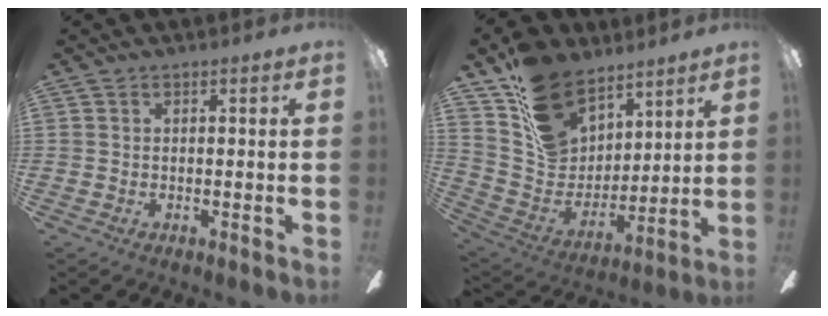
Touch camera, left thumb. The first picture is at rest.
{"total": 17.4, "force": [11.9, 10.7, 6.9], "torque": [-0.139, -0.069, 0.231]}